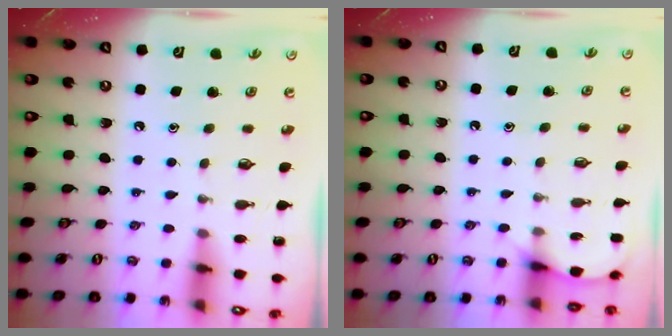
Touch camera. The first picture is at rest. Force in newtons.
{"total": 5.8, "press": 5.8, "slide": 0.7}